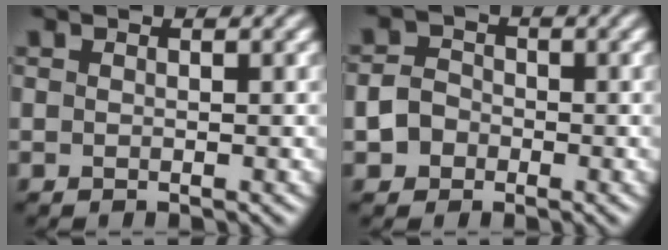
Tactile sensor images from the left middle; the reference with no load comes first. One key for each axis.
{"total": 2.6, "fx": -1.1, "fy": 2.2, "fz": 0.8, "tx": -0.001, "ty": 0.003, "tz": -0.028}